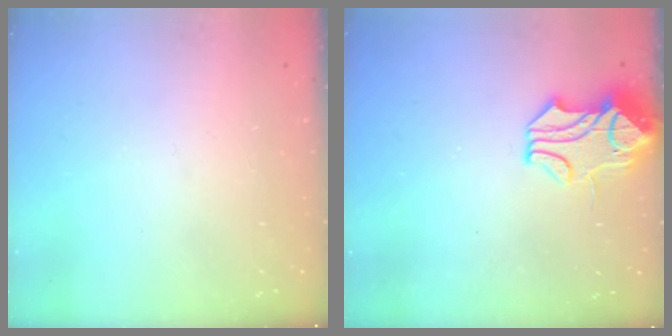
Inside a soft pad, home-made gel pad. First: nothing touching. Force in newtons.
{"total": 2.0, "press": 1.3, "slide": 1.5}